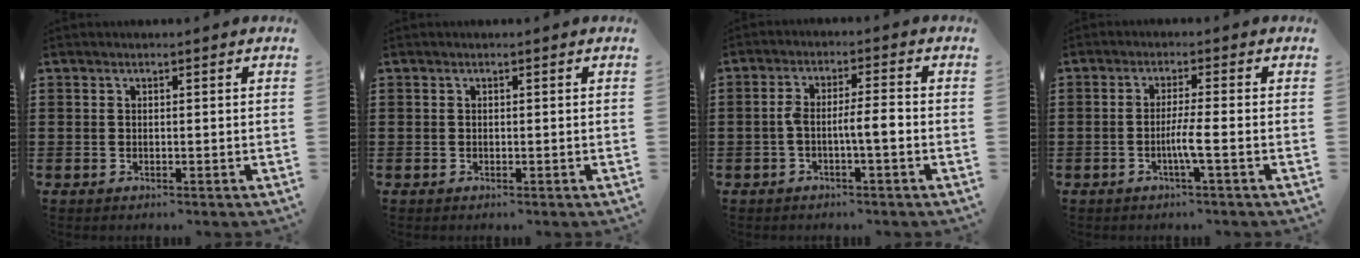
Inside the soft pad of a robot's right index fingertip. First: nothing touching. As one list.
[{"total": 0.0}, {"total": 4.4, "force": [-1.1, 0.7, 4.2], "torque": [-0.084, 0.001, -0.026]}, {"total": 3.4, "force": [-1.2, -0.4, 3.2], "torque": [-0.063, -0.010, -0.027]}]